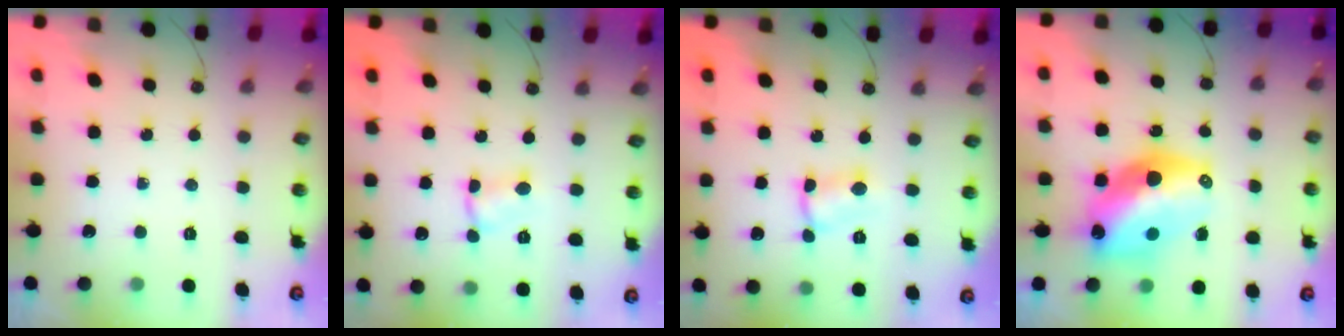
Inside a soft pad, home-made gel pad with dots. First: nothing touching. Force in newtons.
{"total": 2.5, "press": 2.5, "slide": 0.1}
{"total": 2.2, "press": 2.2, "slide": 0.1}
{"total": 16.7, "press": 16.6, "slide": 1.5}